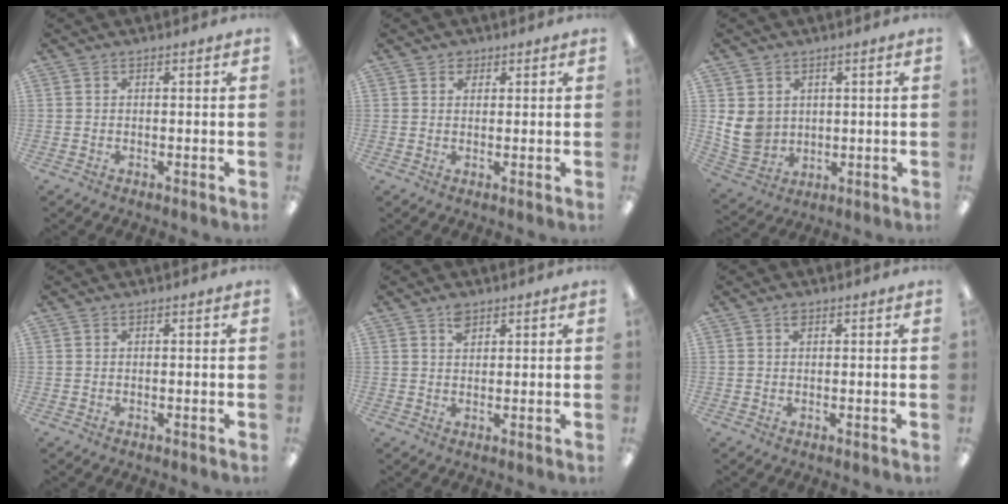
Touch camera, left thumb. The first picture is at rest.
{"total": 1.9, "force": [1.3, 1.3, 0.5], "torque": [-0.004, -0.003, 0.023]}
{"total": 7.7, "force": [1.4, 6.8, 3.3], "torque": [-0.083, -0.003, 0.030]}
{"total": 0.0}
{"total": 2.8, "force": [2.0, 1.5, 1.3], "torque": [-0.021, -0.004, 0.035]}
{"total": 1.3, "force": [0.7, 0.7, 0.8], "torque": [-0.011, -0.002, 0.010]}